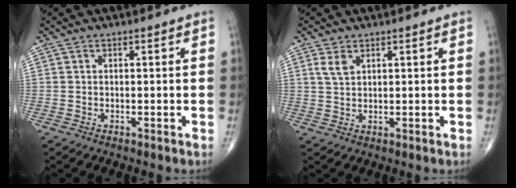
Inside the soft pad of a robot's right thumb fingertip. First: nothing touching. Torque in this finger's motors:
{"motor_torque": [0.01, 0.01, 0.18, 0.24, 0.01]}